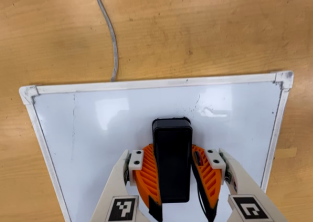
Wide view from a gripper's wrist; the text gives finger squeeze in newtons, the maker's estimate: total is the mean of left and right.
{"total": 10.5, "left": 10.0, "right": 11.0}